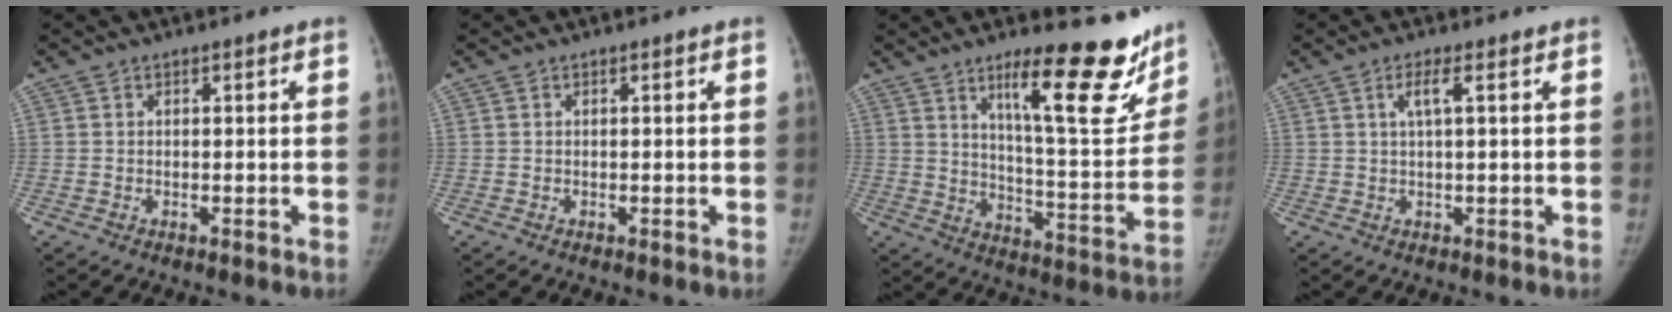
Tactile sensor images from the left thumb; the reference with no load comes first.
{"total": 0.0}
{"total": 21.1, "force": [13.2, 5.5, 15.5], "torque": [-0.166, -0.083, 0.200]}
{"total": 2.7, "force": [1.0, 0.2, 2.6], "torque": [-0.059, 0.006, 0.021]}